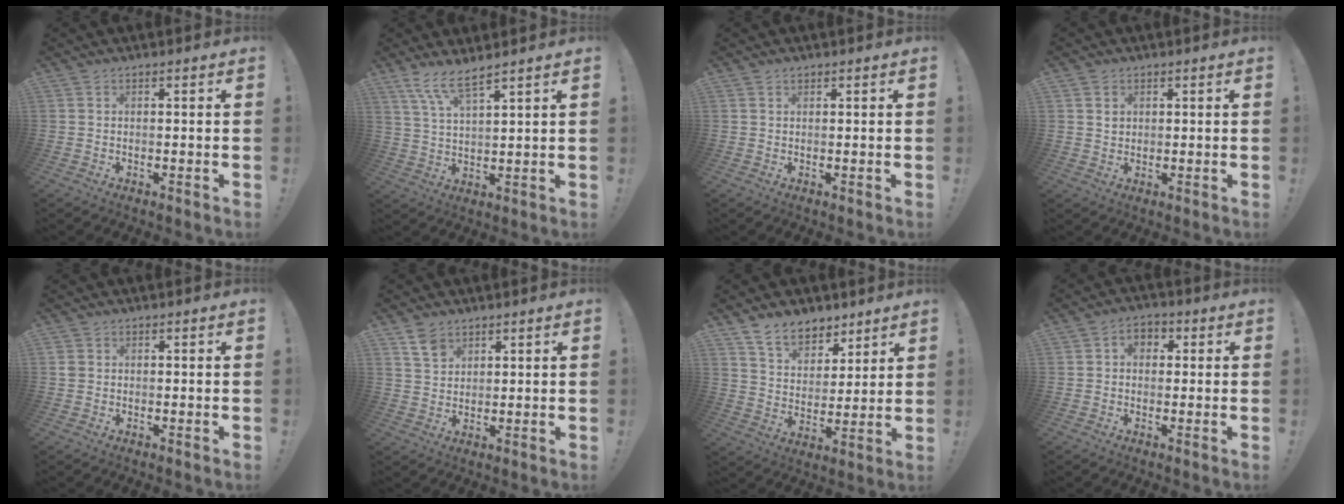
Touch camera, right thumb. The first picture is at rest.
{"total": 7.7, "force": [5.9, 1.2, 4.7], "torque": [-0.096, -0.025, 0.108]}
{"total": 0.5, "force": [0.4, 0.2, 0.1], "torque": [0.004, -0.003, 0.007]}
{"total": 2.2, "force": [0.9, 1.9, 0.4], "torque": [-0.002, 0.000, 0.016]}
{"total": 1.4, "force": [0.1, 1.2, 0.6], "torque": [-0.005, 0.001, 0.001]}
{"total": 5.8, "force": [3.9, 3.7, 2.2], "torque": [-0.027, -0.020, 0.073]}
{"total": 10.8, "force": [8.2, 6.2, 3.2], "torque": [-0.056, -0.060, 0.160]}
{"total": 4.0, "force": [0.2, 3.2, 2.2], "torque": [-0.037, 0.007, 0.004]}